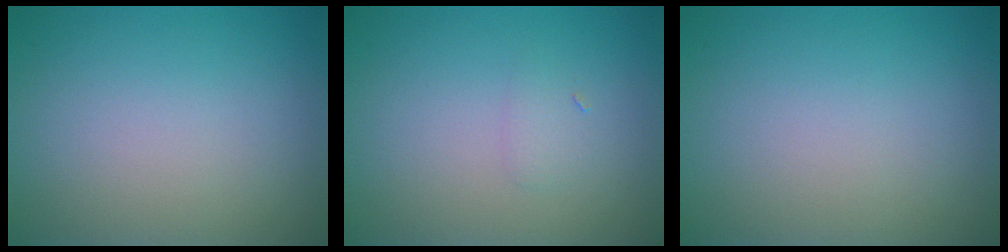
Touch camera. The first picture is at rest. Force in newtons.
{"total": 0.8, "press": 0.8, "slide": 0.1}
{"total": 0.0}